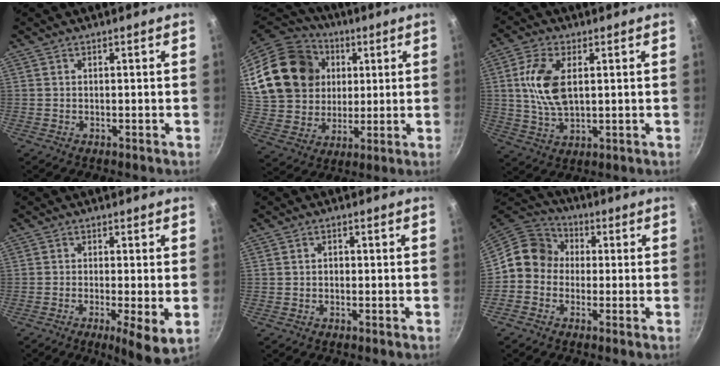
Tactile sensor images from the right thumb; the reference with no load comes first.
{"total": 24.1, "force": [6.1, 19.5, 12.9], "torque": [-0.222, 0.018, 0.123]}
{"total": 10.3, "force": [2.0, 5.5, 8.5], "torque": [-0.165, -0.004, 0.040]}
{"total": 7.1, "force": [-1.7, 1.3, 6.8], "torque": [-0.104, -0.007, -0.024]}
{"total": 1.1, "force": [-0.1, 0.9, 0.7], "torque": [-0.010, 0.005, -0.004]}
{"total": 9.4, "force": [-0.1, 8.5, 3.9], "torque": [-0.041, 0.027, -0.031]}